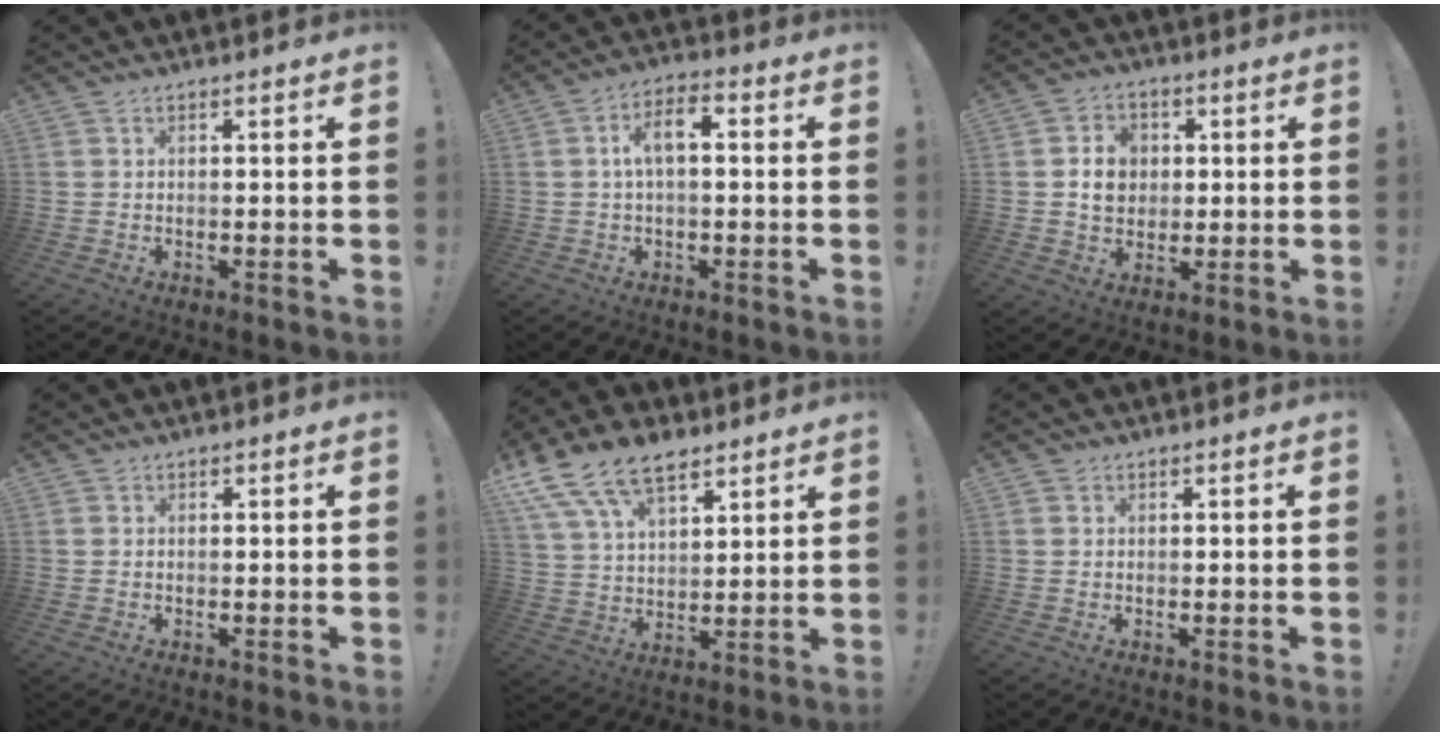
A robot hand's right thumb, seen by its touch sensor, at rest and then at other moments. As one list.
[{"total": 7.1, "force": [0.4, 3.2, 6.3], "torque": [-0.106, 0.009, 0.006]}, {"total": 9.3, "force": [1.1, 8.1, 4.4], "torque": [-0.055, 0.006, 0.026]}, {"total": 0.0}, {"total": 15.2, "force": [10.1, 8.1, 8.0], "torque": [-0.164, -0.053, 0.187]}, {"total": 0.8, "force": [0.5, 0.6, 0.0], "torque": [0.005, -0.001, 0.009]}]